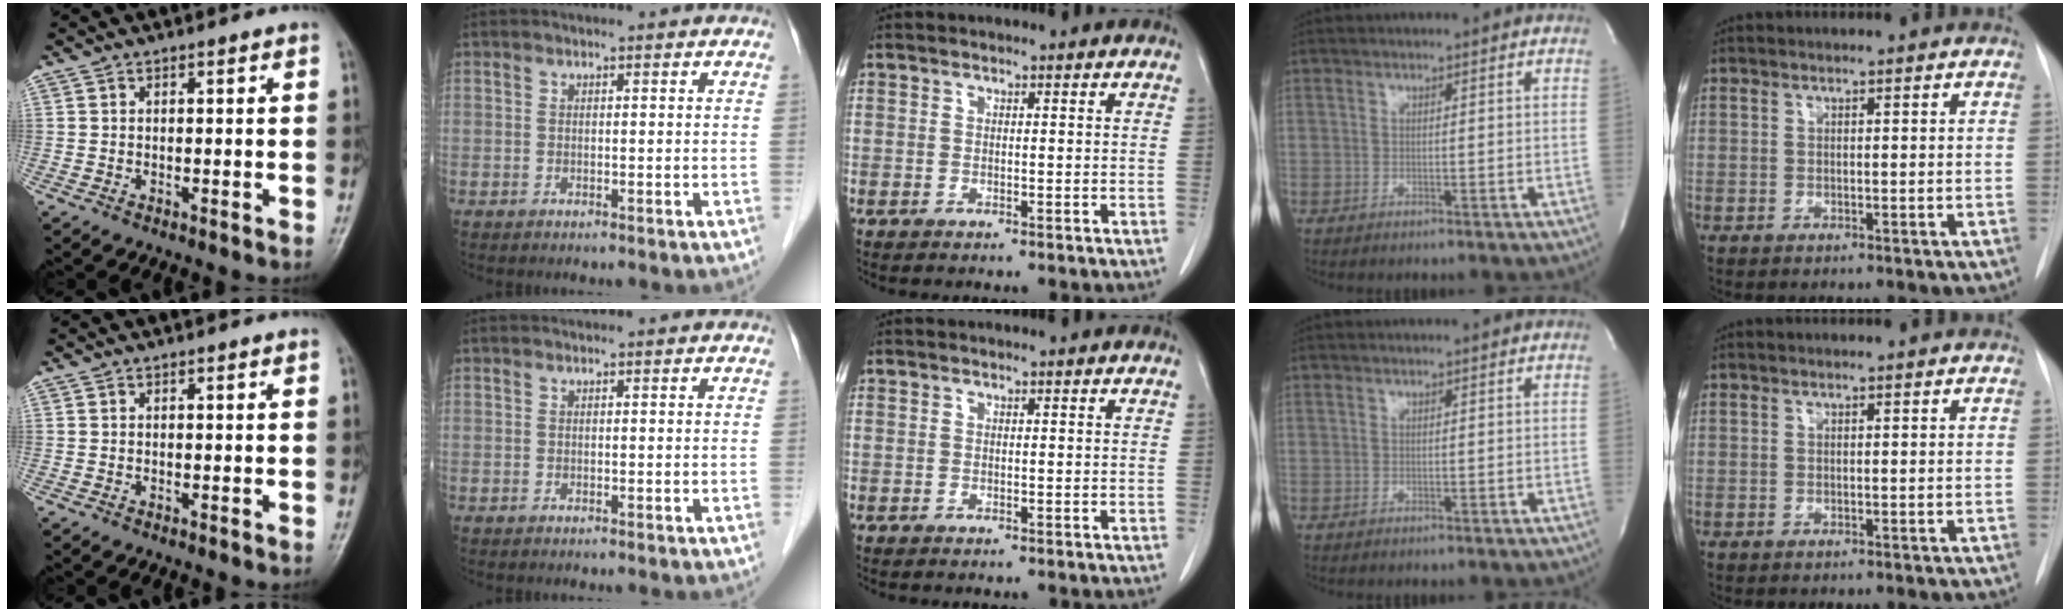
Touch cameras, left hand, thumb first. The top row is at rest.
{}